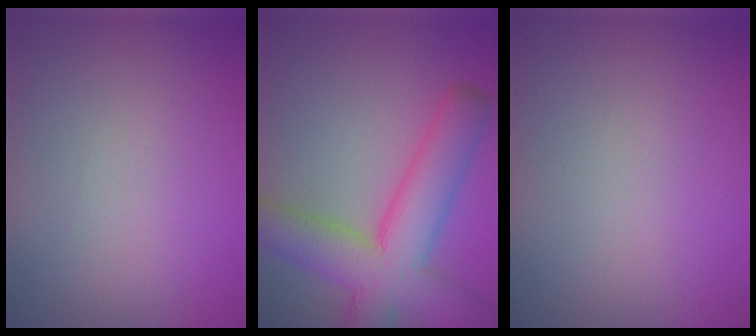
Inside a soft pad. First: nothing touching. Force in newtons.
{"total": 9.1, "press": 9.1, "slide": 0.4}
{"total": 0.0}